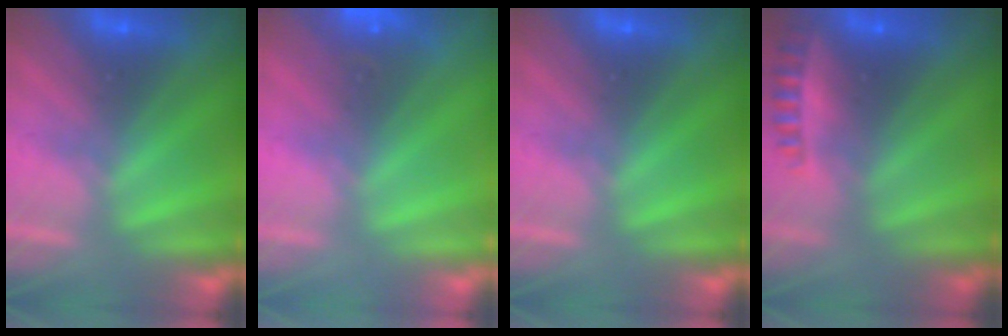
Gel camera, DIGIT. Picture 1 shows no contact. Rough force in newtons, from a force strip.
{"total": 3.2}
{"total": 0.0}
{"total": 2.5}